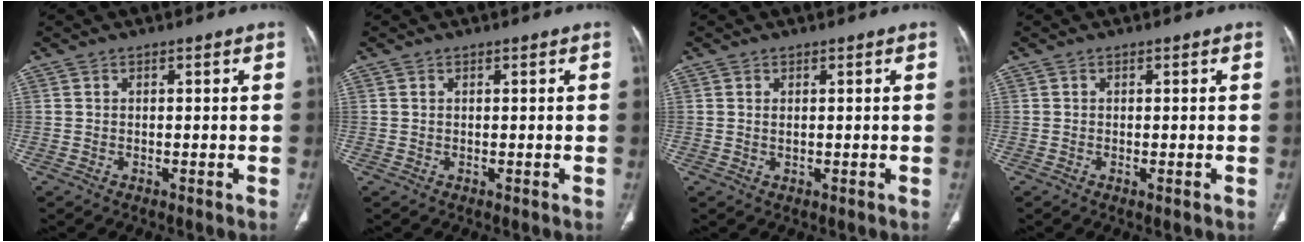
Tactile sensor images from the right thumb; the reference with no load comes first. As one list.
[{"total": 0.0}, {"total": 0.7, "force": [0.2, 0.3, 0.6], "torque": [-0.014, 0.000, 0.007]}, {"total": 0.6, "force": [-0.2, 0.1, 0.6], "torque": [-0.009, -0.003, -0.001]}]